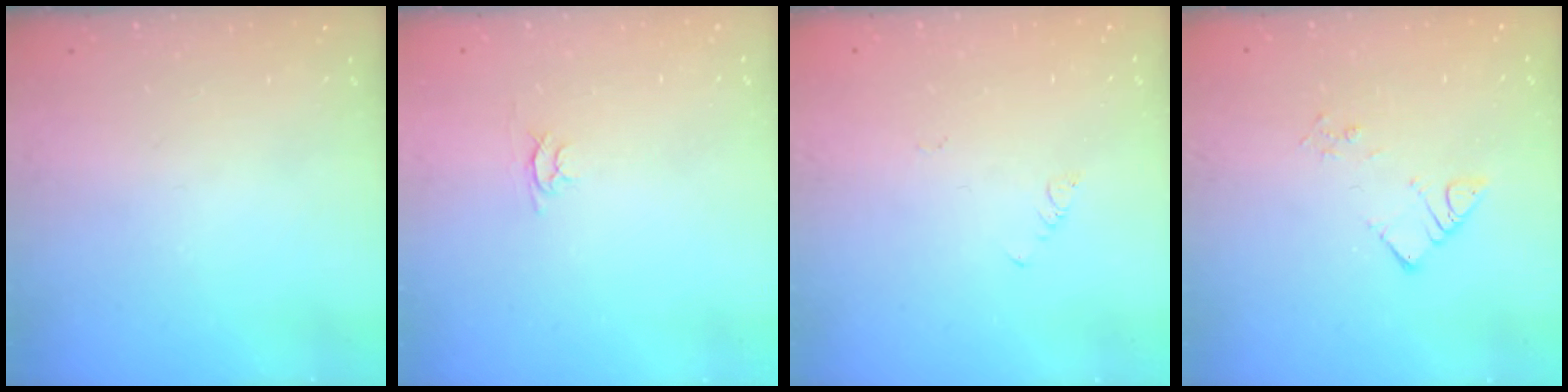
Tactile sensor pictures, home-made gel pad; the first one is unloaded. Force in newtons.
{"total": 2.4, "press": 2.4, "slide": 0.3}
{"total": 1.9, "press": 1.9, "slide": 0.4}
{"total": 3.9, "press": 3.9, "slide": 0.2}